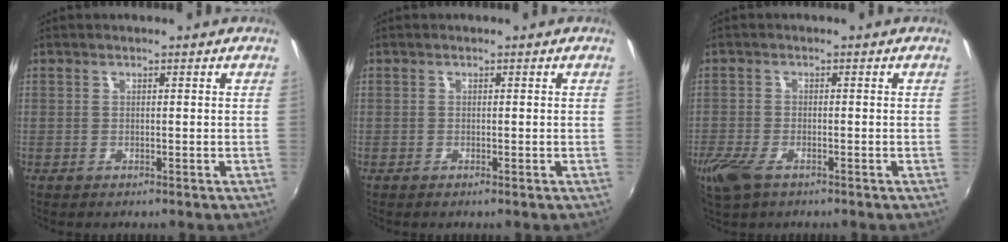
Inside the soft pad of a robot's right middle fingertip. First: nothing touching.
{"total": 0.0}
{"total": 5.7, "force": [-3.7, 2.5, 3.7], "torque": [-0.094, -0.018, -0.070]}